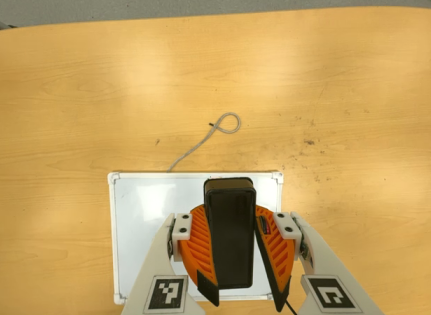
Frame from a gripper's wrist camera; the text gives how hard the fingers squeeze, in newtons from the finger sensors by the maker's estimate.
{"total": 10.5, "left": 10.4, "right": 10.7}